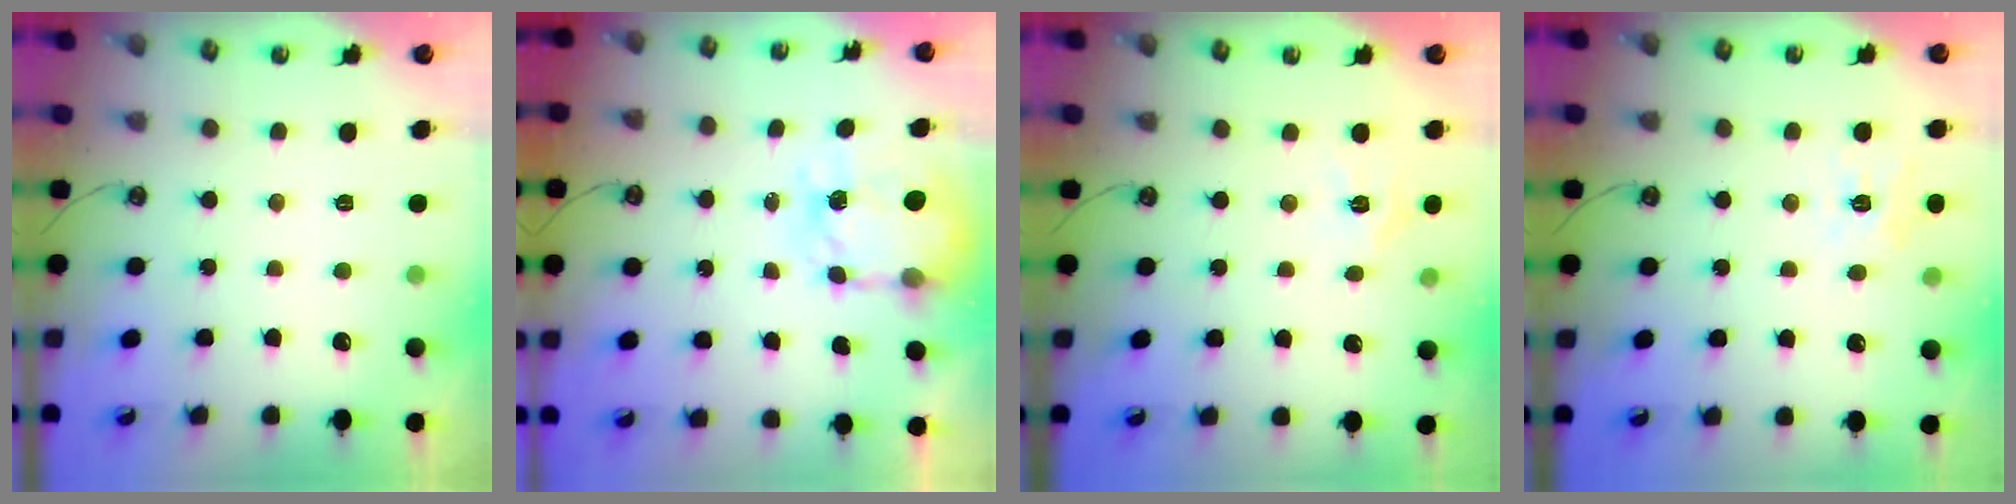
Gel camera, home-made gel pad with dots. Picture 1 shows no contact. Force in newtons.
{"total": 5.4, "press": 5.4, "slide": 0.6}
{"total": 3.2, "press": 3.2, "slide": 0.4}
{"total": 9.0, "press": 8.9, "slide": 1.1}